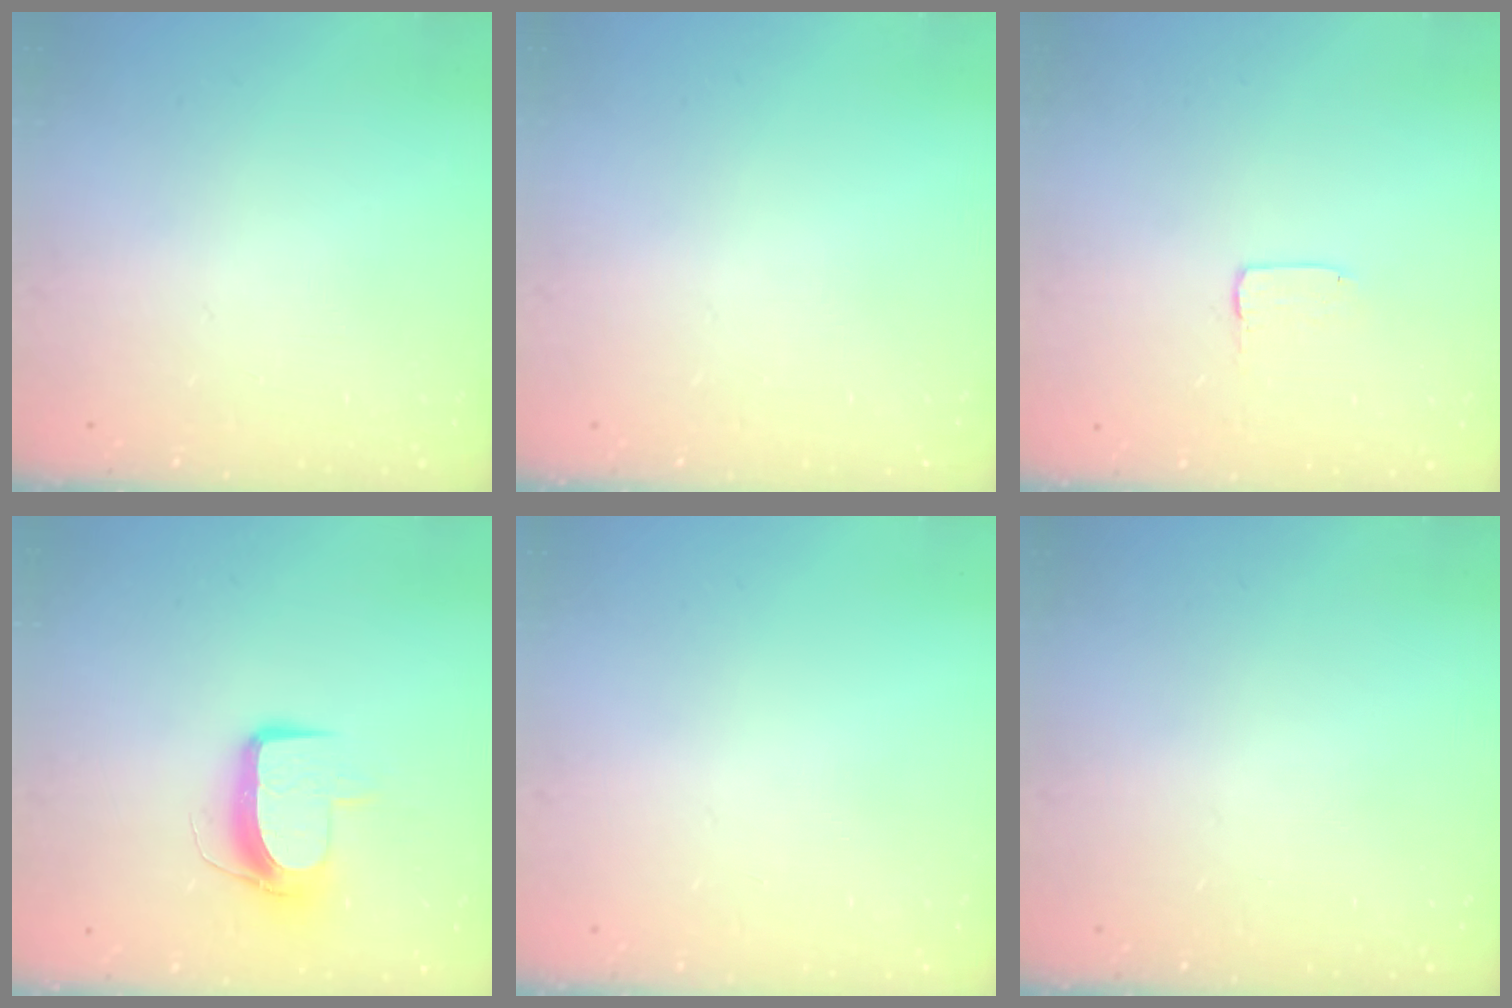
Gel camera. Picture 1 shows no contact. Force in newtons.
{"total": 0.0}
{"total": 1.7, "press": 1.6, "slide": 0.1}
{"total": 9.9, "press": 9.9, "slide": 0.6}
{"total": 0.0}
{"total": 0.0}